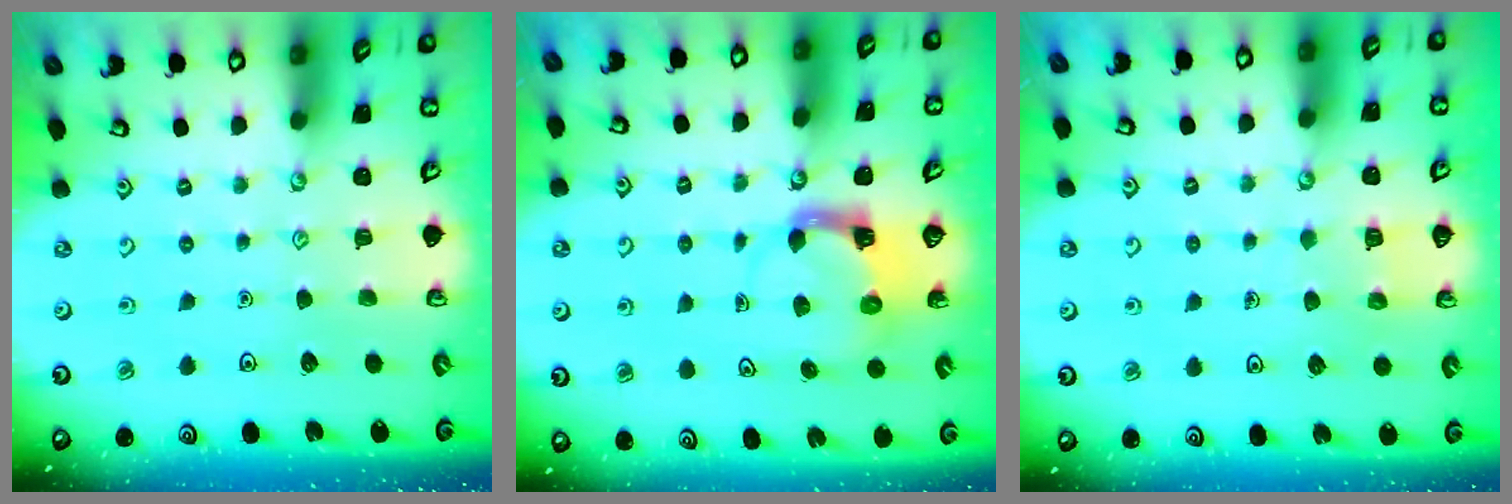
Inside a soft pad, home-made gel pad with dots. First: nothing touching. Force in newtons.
{"total": 4.0, "press": 4.0, "slide": 0.6}
{"total": 3.7, "press": 3.7, "slide": 0.2}